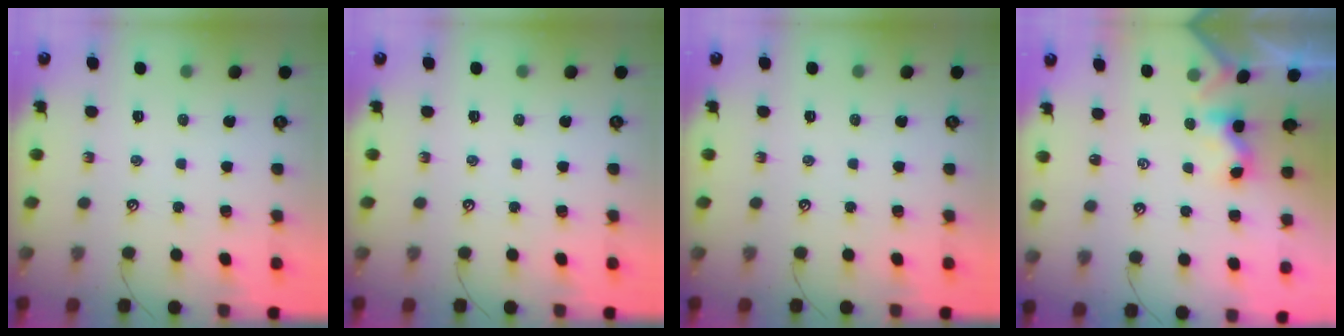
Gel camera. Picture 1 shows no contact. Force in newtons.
{"total": 0.0}
{"total": 0.0}
{"total": 1.7, "press": 1.7, "slide": 0.5}